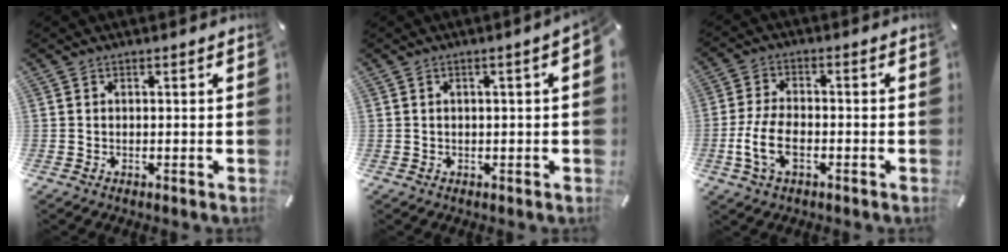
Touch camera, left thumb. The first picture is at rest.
{"total": 2.8, "force": [0.2, 0.2, 2.8], "torque": [-0.047, -0.001, 0.004]}
{"total": 7.5, "force": [-2.6, 3.9, 5.8], "torque": [-0.131, 0.002, -0.048]}